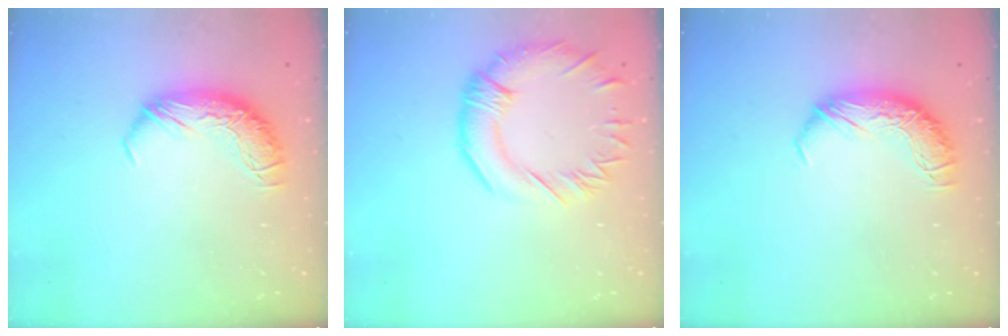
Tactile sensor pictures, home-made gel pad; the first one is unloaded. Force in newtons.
{"total": 4.6, "press": 4.4, "slide": 1.4}
{"total": 0.0}